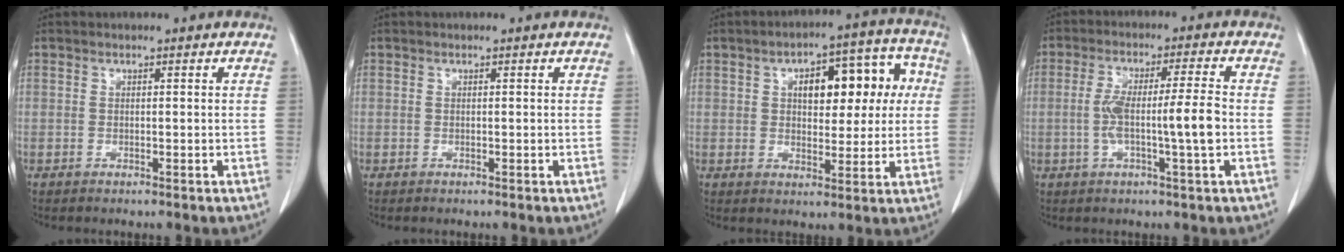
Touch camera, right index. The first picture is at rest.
{"total": 0.0}
{"total": 11.8, "force": [2.6, 5.5, 10.1], "torque": [-0.130, 0.042, 0.039]}
{"total": 8.6, "force": [-1.3, 0.0, 8.5], "torque": [-0.158, 0.008, -0.023]}